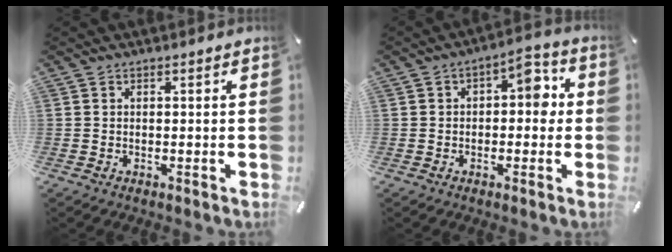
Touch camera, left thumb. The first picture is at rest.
{"total": 6.9, "force": [0.5, 4.3, 5.5], "torque": [-0.057, 0.000, -0.004]}